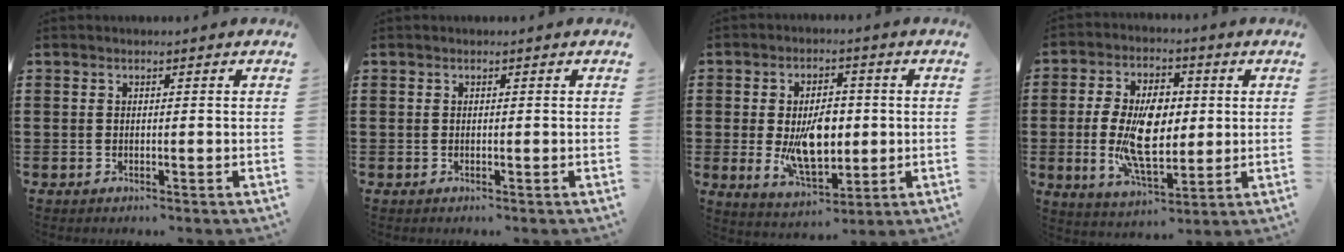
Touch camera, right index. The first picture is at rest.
{"total": 0.0}
{"total": 9.6, "force": [-0.5, 5.4, 7.9], "torque": [-0.135, 0.002, -0.013]}
{"total": 11.1, "force": [0.0, 6.1, 9.3], "torque": [-0.181, 0.004, -0.003]}